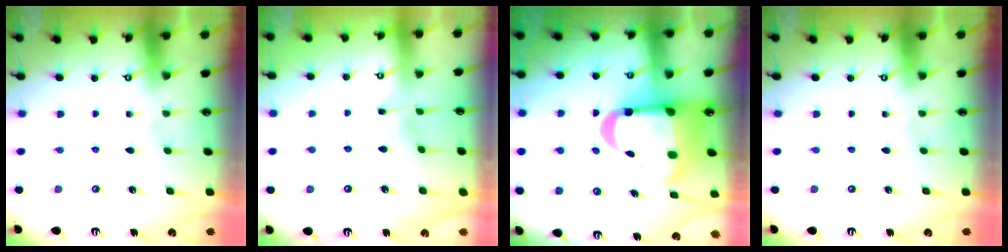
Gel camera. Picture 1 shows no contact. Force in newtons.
{"total": 3.3, "press": 3.3, "slide": 0.4}
{"total": 18.0, "press": 17.5, "slide": 4.0}
{"total": 0.0}